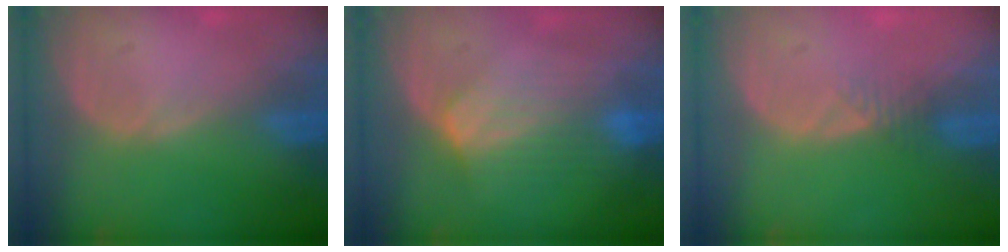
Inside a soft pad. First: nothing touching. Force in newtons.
{"total": 7.4, "press": 6.6, "slide": 3.2}
{"total": 1.6, "press": 1.4, "slide": 0.9}